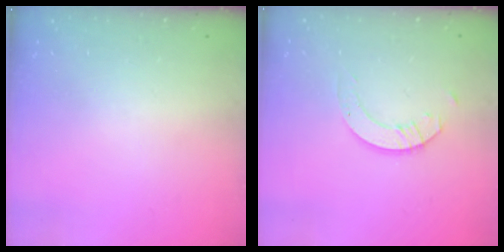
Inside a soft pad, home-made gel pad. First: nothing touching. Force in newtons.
{"total": 3.5, "press": 3.5, "slide": 0.1}